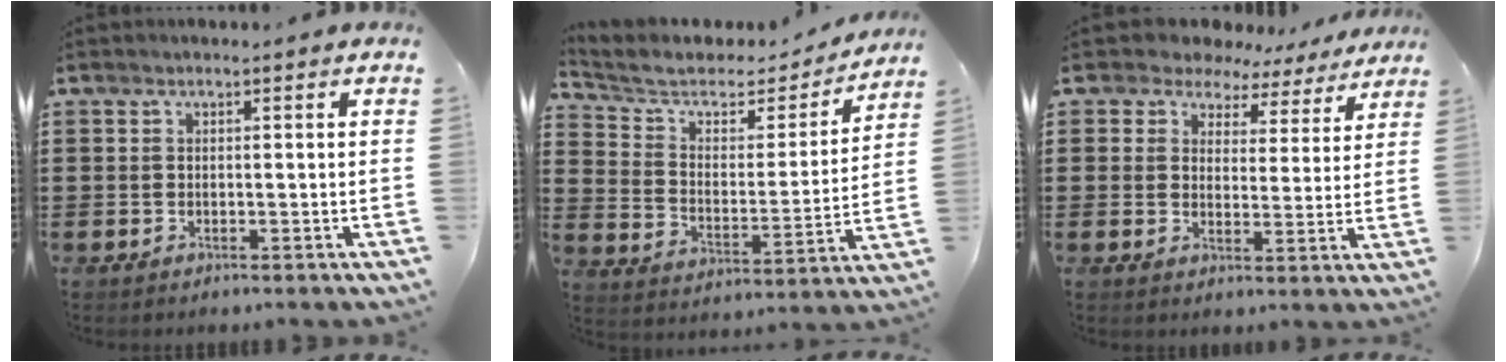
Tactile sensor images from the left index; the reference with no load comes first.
{"total": 5.5, "force": [4.3, 2.6, 2.1], "torque": [-0.069, -0.023, 0.069]}
{"total": 5.1, "force": [4.4, 2.5, 0.6], "torque": [-0.041, -0.020, 0.077]}